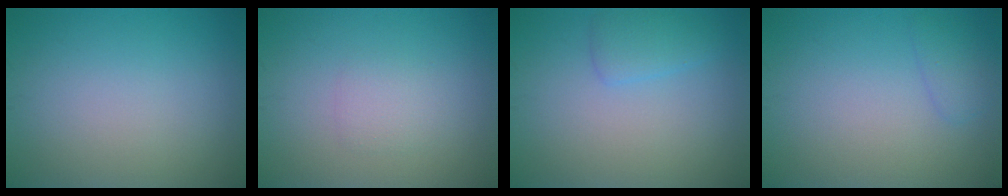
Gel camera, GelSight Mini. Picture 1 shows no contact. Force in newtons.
{"total": 1.4, "press": 1.4, "slide": 0.1}
{"total": 1.9, "press": 1.9, "slide": 0.2}
{"total": 1.3, "press": 1.3, "slide": 0.2}